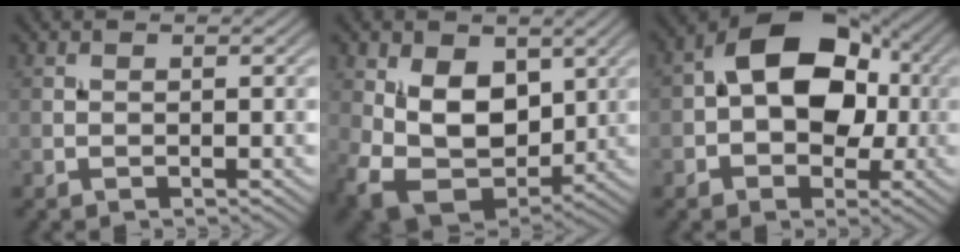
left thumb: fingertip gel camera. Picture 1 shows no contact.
{"total": 11.0, "force": [1.9, 7.6, 7.7], "torque": [-0.170, -0.021, 0.033]}
{"total": 12.0, "force": [0.4, 8.1, 8.8], "torque": [-0.116, 0.028, -0.017]}